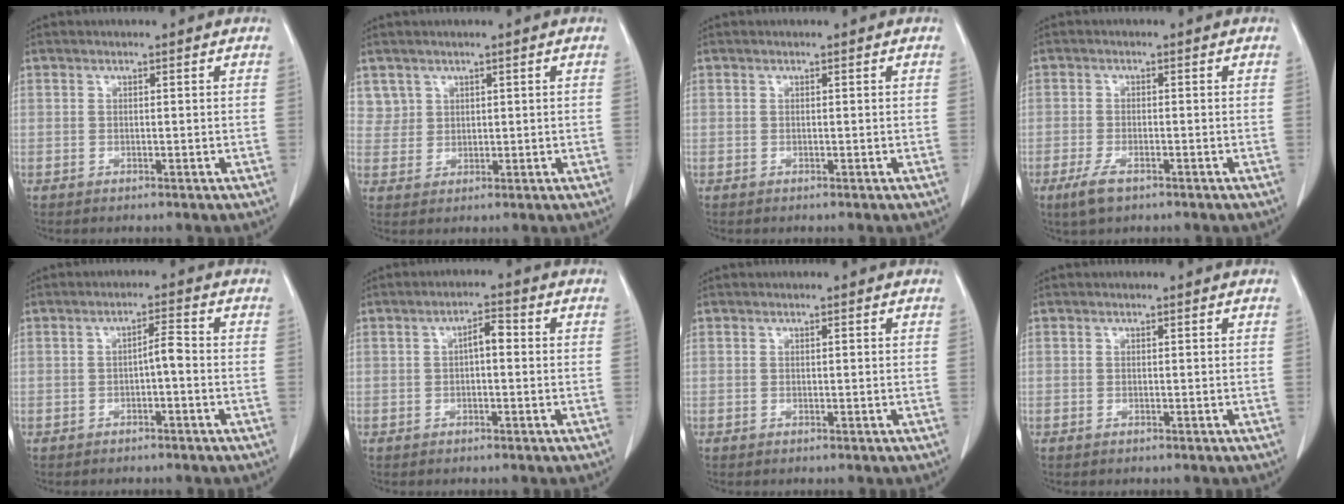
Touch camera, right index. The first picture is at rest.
{"total": 3.1, "force": [1.8, 2.5, -0.3], "torque": [0.021, 0.004, 0.032]}
{"total": 0.0}
{"total": 3.7, "force": [-2.3, 1.2, 2.7], "torque": [-0.060, -0.005, -0.039]}
{"total": 2.6, "force": [-0.7, 0.4, 2.4], "torque": [-0.037, 0.006, -0.013]}
{"total": 3.5, "force": [0.2, 0.5, 3.5], "torque": [-0.060, 0.010, 0.003]}
{"total": 0.0}
{"total": 0.0}